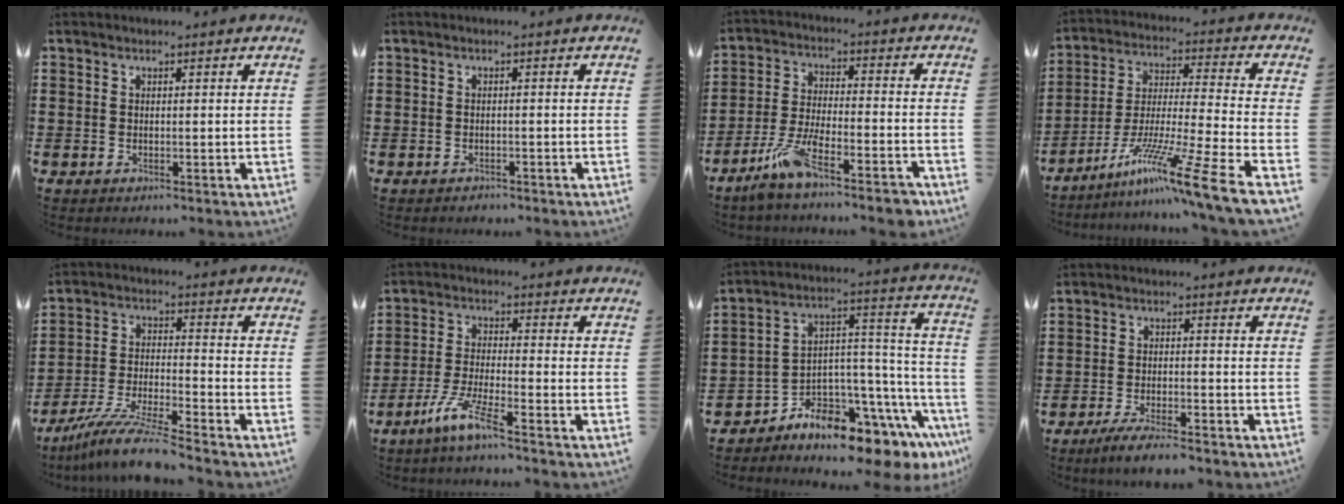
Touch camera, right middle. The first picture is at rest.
{"total": 0.8, "force": [-0.7, 0.3, 0.0], "torque": [0.000, 0.002, -0.016]}
{"total": 8.8, "force": [-6.4, 1.7, 5.8], "torque": [-0.125, -0.002, -0.124]}
{"total": 13.7, "force": [-9.7, -0.6, 9.6], "torque": [-0.178, -0.002, -0.187]}
{"total": 9.1, "force": [-8.0, 0.0, 4.4], "torque": [-0.093, -0.004, -0.158]}
{"total": 6.3, "force": [-4.6, 0.3, 4.3], "torque": [-0.095, -0.009, -0.089]}
{"total": 6.3, "force": [-6.0, 1.8, 1.1], "torque": [-0.027, -0.027, -0.118]}
{"total": 4.2, "force": [-3.7, 0.2, 1.9], "torque": [-0.038, -0.003, -0.072]}